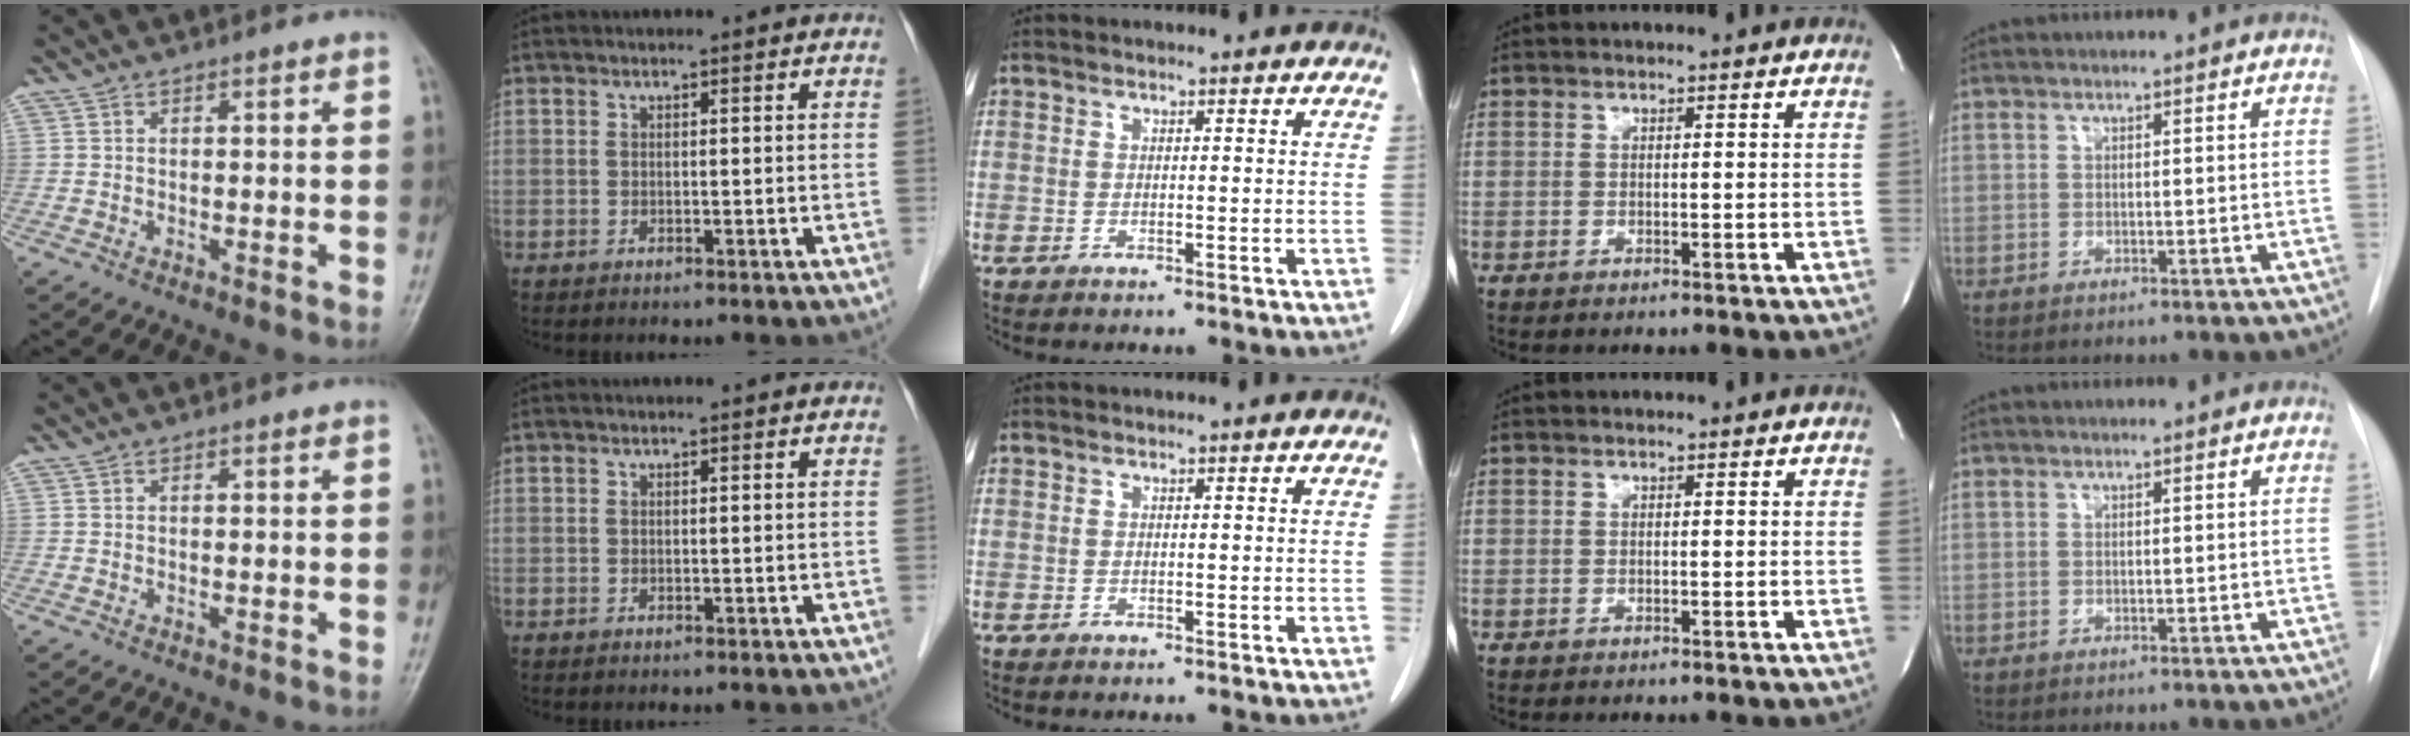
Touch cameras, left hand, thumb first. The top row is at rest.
{}